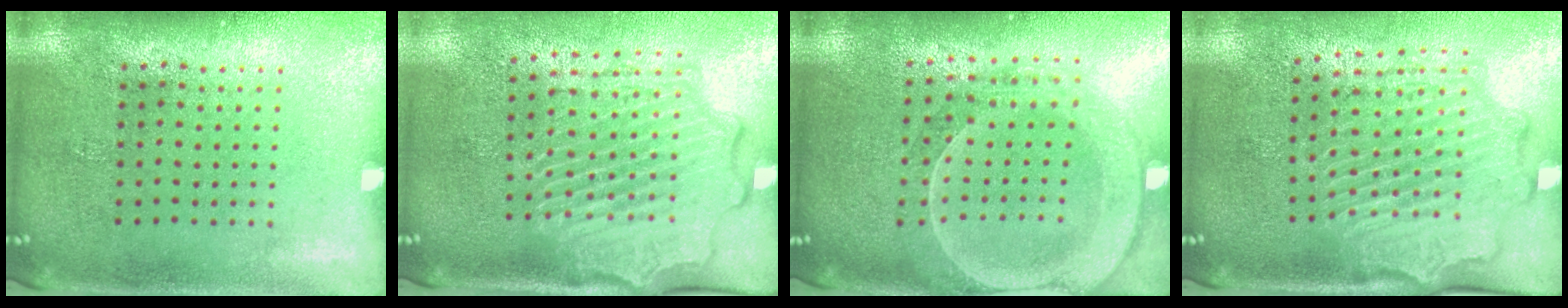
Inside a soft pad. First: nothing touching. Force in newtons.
{"total": 2.6, "press": 2.3, "slide": 1.2}
{"total": 2.2, "press": 2.0, "slide": 0.9}
{"total": 2.2, "press": 2.2, "slide": 0.2}